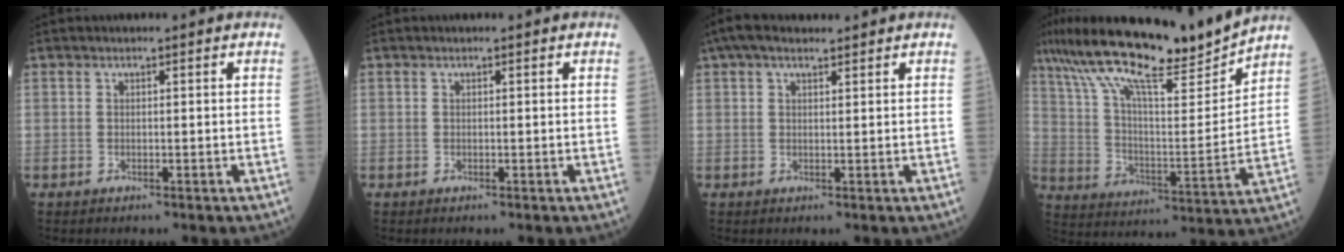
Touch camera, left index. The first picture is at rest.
{"total": 0.0}
{"total": 5.2, "force": [3.9, 1.7, 3.0], "torque": [-0.064, 0.039, 0.073]}
{"total": 19.0, "force": [16.3, 1.2, 9.8], "torque": [-0.180, 0.007, 0.275]}